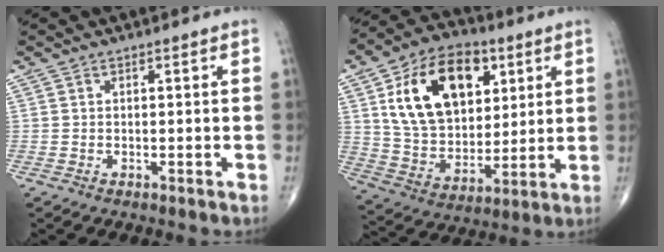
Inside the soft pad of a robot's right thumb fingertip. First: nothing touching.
{"total": 21.2, "force": [7.4, 13.6, 14.5], "torque": [-0.212, -0.019, 0.131]}